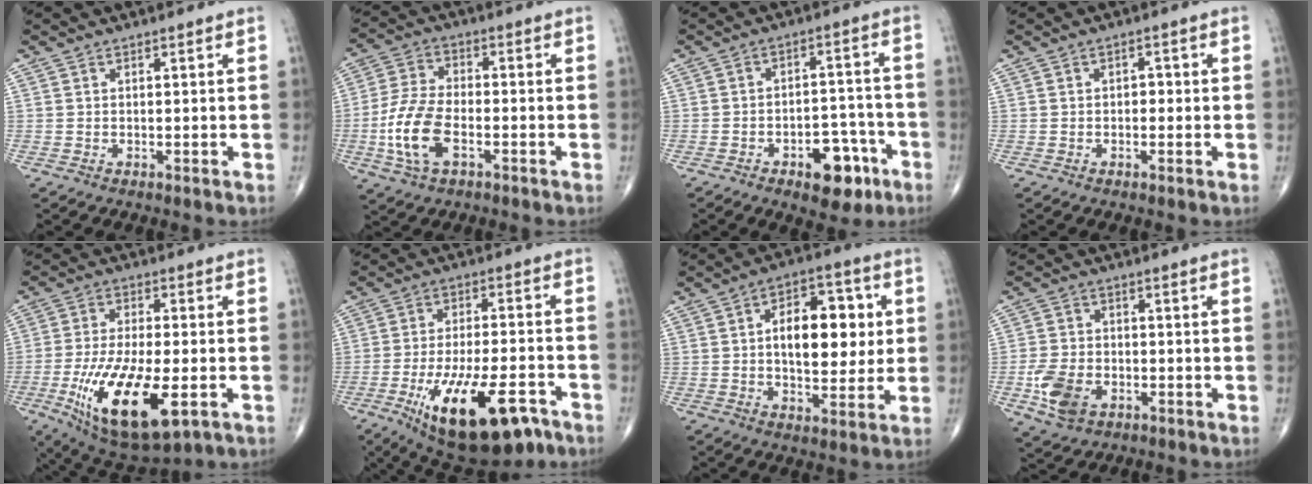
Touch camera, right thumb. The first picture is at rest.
{"total": 10.9, "force": [-3.3, 5.7, 8.7], "torque": [-0.185, 0.015, -0.067]}
{"total": 9.7, "force": [-5.0, 5.3, 6.4], "torque": [-0.052, 0.042, -0.066]}
{"total": 1.4, "force": [-0.2, 1.0, 1.0], "torque": [-0.001, 0.003, -0.009]}
{"total": 18.8, "force": [-6.2, 7.1, 16.3], "torque": [-0.315, -0.011, -0.092]}
{"total": 20.1, "force": [-10.3, 7.7, 15.4], "torque": [-0.241, 0.031, -0.151]}
{"total": 14.2, "force": [1.7, 7.9, 11.7], "torque": [-0.134, 0.007, 0.021]}
{"total": 8.1, "force": [-3.0, 5.5, 5.2], "torque": [-0.101, 0.007, -0.053]}